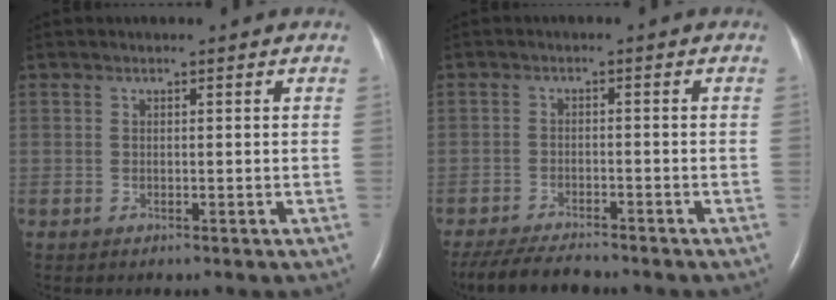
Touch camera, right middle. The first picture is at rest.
{"total": 8.0, "force": [-7.2, 1.2, 3.3], "torque": [-0.057, -0.021, -0.118]}